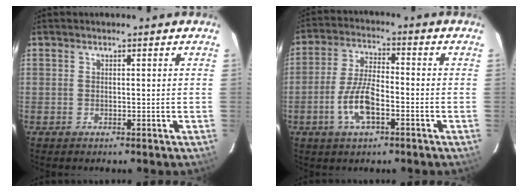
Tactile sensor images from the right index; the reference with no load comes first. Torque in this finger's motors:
{"motor_torque": [1.33, -0.51, 0.75, 0.11]}